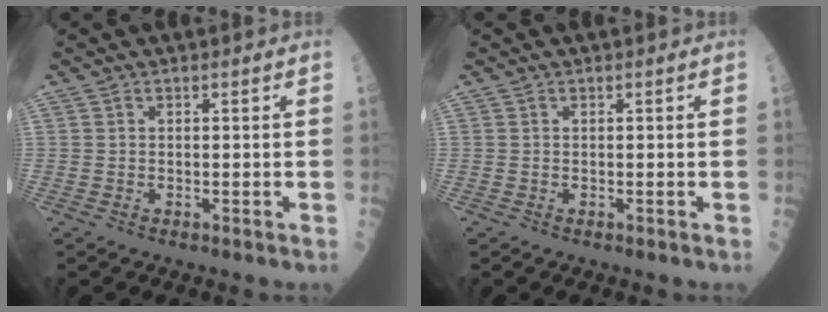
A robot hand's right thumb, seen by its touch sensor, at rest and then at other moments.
{"total": 0.0}